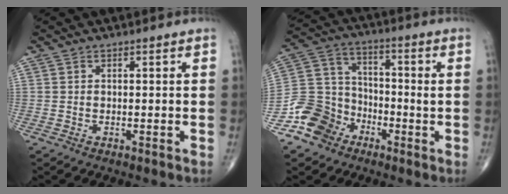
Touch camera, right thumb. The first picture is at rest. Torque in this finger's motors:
{"motor_torque": [2.68, 2.32, 0.11, -0.22, 0.05]}